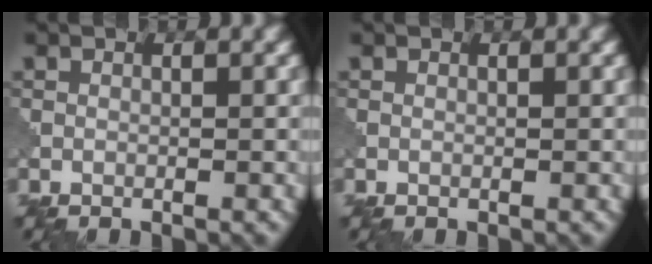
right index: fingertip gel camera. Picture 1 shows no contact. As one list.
[{"total": 0.0}]